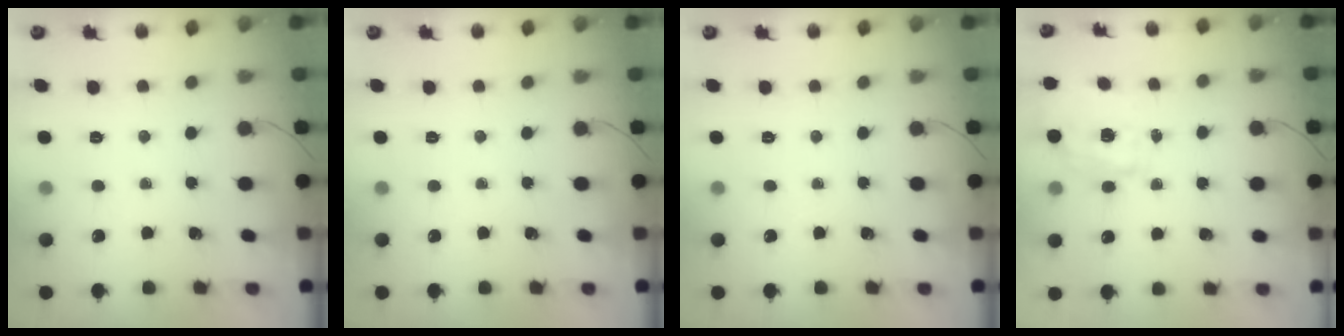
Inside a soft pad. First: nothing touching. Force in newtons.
{"total": 0.0}
{"total": 0.0}
{"total": 1.2, "press": 1.0, "slide": 0.7}